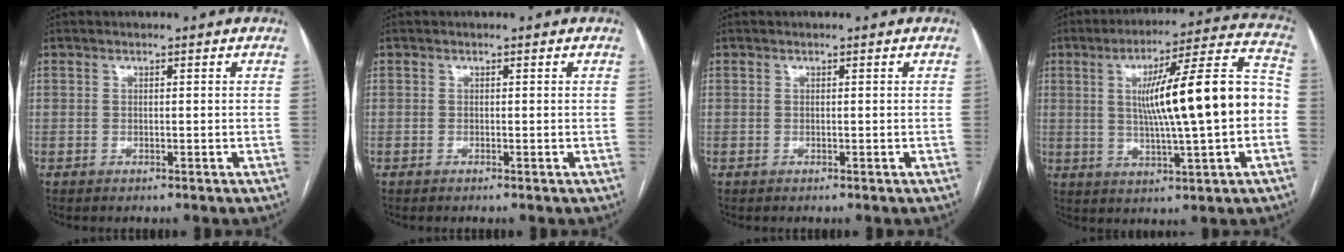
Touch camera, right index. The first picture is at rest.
{"total": 0.0}
{"total": 0.0}
{"total": 17.5, "force": [0.0, 1.3, 17.5], "torque": [-0.265, 0.028, 0.001]}